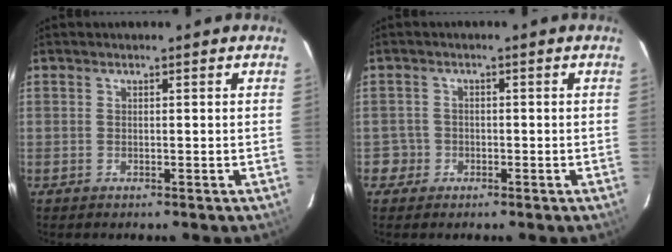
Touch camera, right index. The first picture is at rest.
{"total": 2.9, "force": [-1.1, 2.6, -0.4], "torque": [0.013, 0.021, -0.017]}